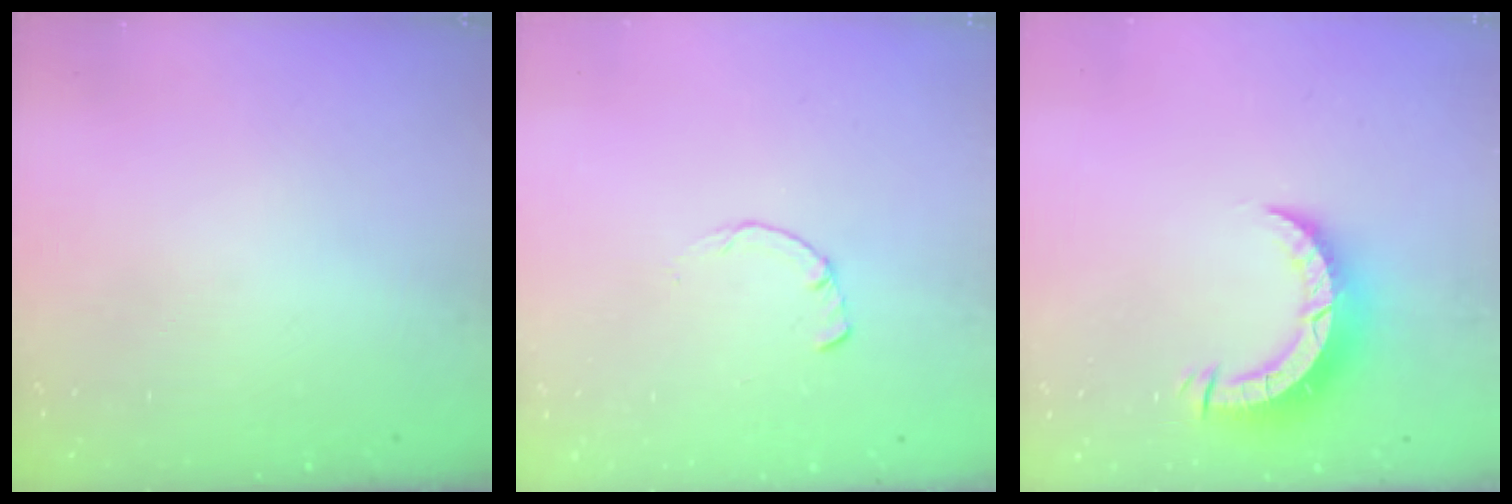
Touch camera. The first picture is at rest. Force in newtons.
{"total": 1.7, "press": 1.7, "slide": 0.2}
{"total": 7.9, "press": 7.8, "slide": 0.6}